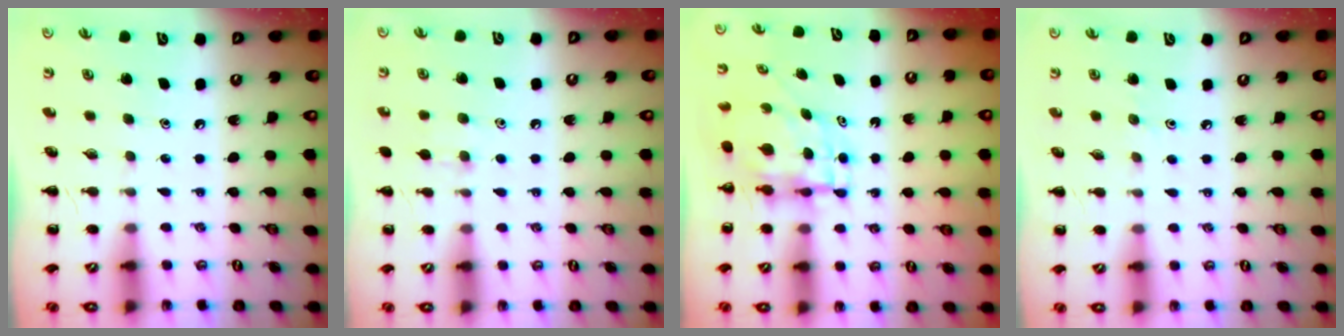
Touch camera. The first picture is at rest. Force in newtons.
{"total": 5.7, "press": 5.6, "slide": 1.4}
{"total": 5.1, "press": 5.1, "slide": 0.4}
{"total": 2.4, "press": 2.2, "slide": 1.0}